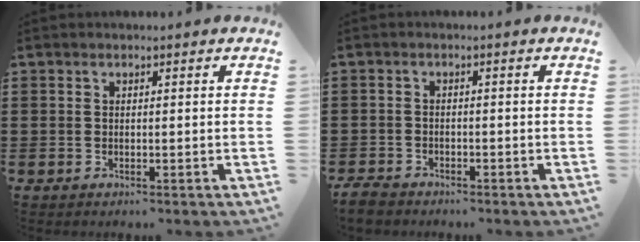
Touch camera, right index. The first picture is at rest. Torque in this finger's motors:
{"motor_torque": [-0.43, 0.46, -0.18, -0.21]}